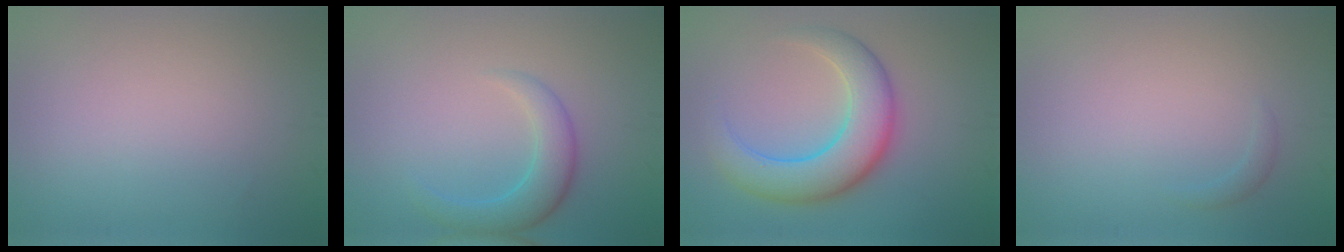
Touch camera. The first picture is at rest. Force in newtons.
{"total": 3.6, "press": 3.6, "slide": 0.2}
{"total": 7.2, "press": 7.2, "slide": 0.3}
{"total": 0.7, "press": 0.7, "slide": 0.1}